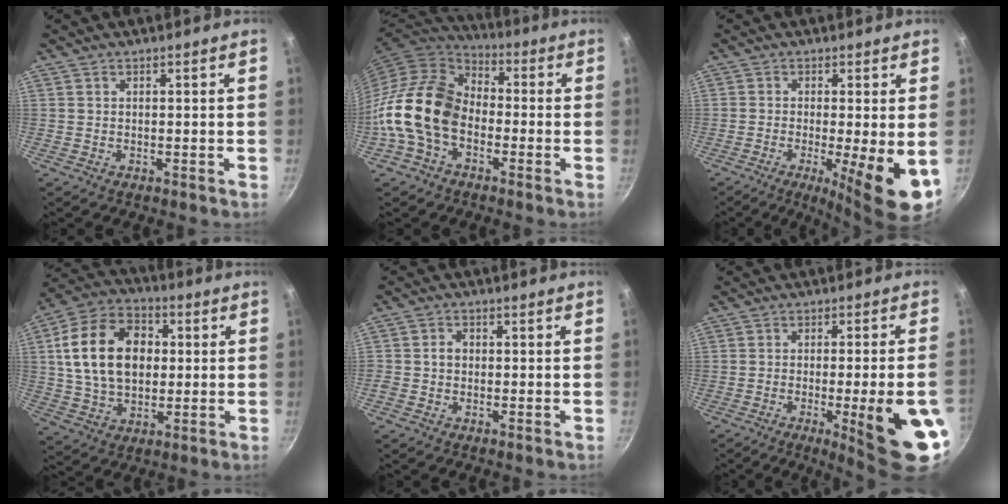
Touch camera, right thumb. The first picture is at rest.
{"total": 16.1, "force": [-3.9, 11.0, 11.1], "torque": [-0.177, 0.039, -0.097]}
{"total": 10.6, "force": [-2.4, 1.9, 10.1], "torque": [-0.146, -0.009, -0.033]}
{"total": 18.4, "force": [2.5, 12.9, 12.9], "torque": [-0.203, 0.017, 0.035]}
{"total": 2.4, "force": [-0.3, 2.1, 1.2], "torque": [-0.011, 0.009, -0.007]}
{"total": 15.6, "force": [-4.7, 2.6, 14.7], "torque": [-0.177, 0.012, -0.055]}